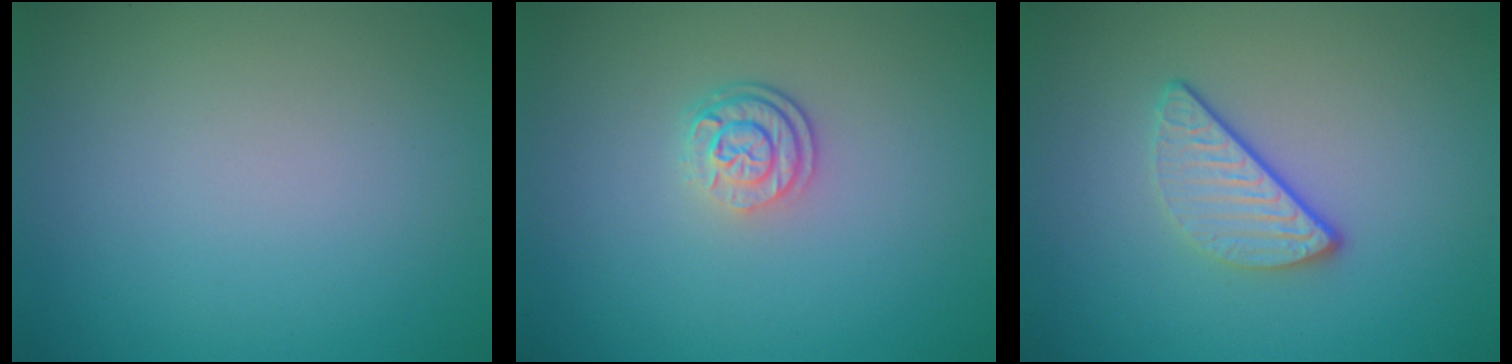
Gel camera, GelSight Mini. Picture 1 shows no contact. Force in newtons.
{"total": 2.6, "press": 1.9, "slide": 1.8}
{"total": 3.0, "press": 2.3, "slide": 1.8}